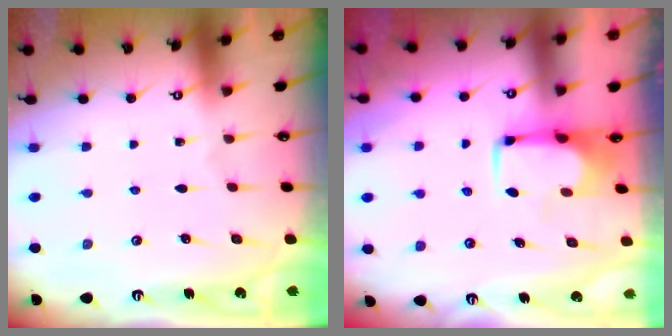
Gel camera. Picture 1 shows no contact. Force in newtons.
{"total": 1.1, "press": 1.1, "slide": 0.1}